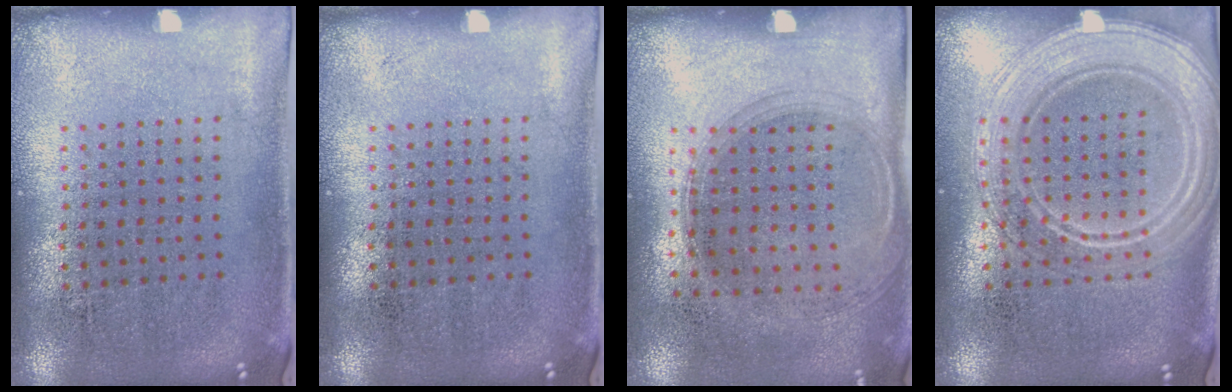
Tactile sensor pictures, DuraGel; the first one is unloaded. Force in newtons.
{"total": 0.0}
{"total": 1.3, "press": 1.1, "slide": 0.7}
{"total": 3.5, "press": 3.5, "slide": 0.5}